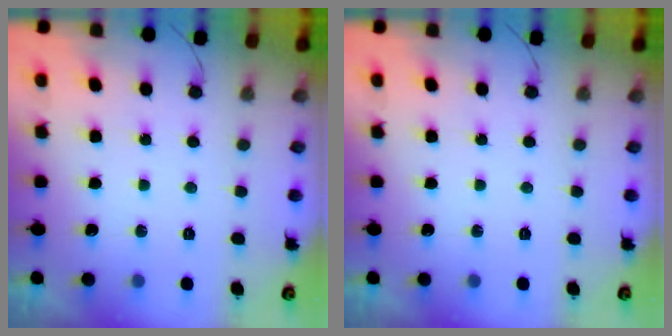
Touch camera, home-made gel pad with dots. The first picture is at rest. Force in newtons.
{"total": 0.0}